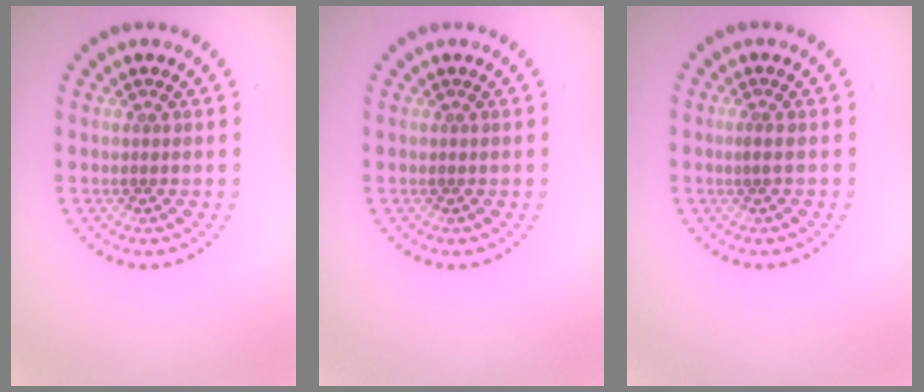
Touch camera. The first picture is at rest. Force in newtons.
{"total": 0.0}
{"total": 0.6, "press": 0.4, "slide": 0.5}